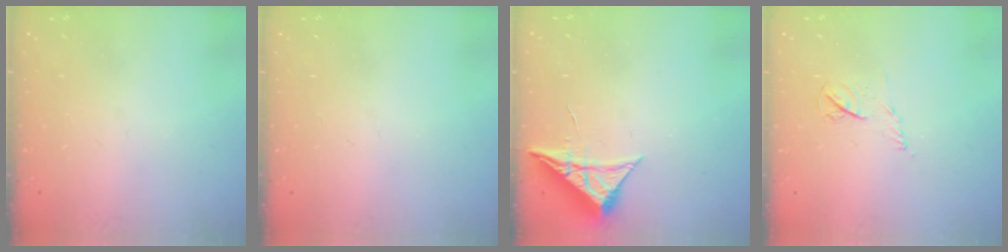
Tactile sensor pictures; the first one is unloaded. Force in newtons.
{"total": 0.0}
{"total": 6.6, "press": 6.6, "slide": 0.2}
{"total": 5.4, "press": 5.3, "slide": 0.7}